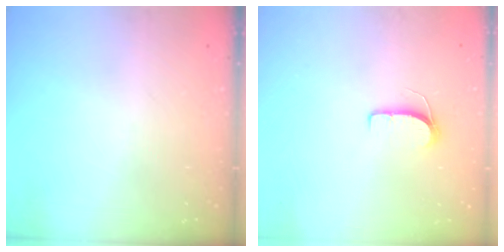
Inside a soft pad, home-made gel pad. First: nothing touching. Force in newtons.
{"total": 6.1, "press": 6.1, "slide": 0.5}